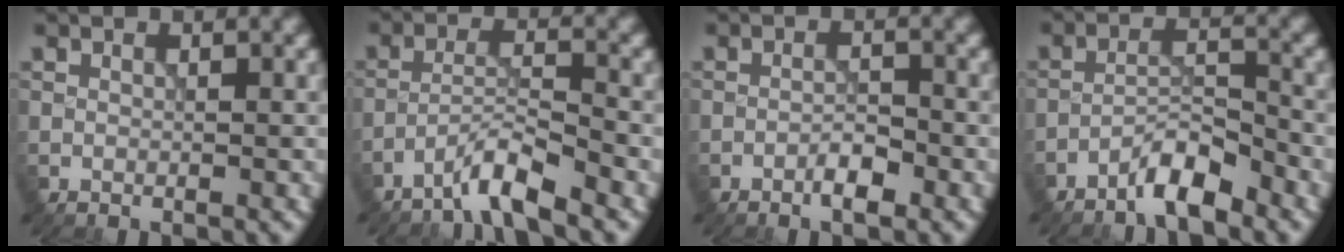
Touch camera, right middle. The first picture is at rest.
{"total": 3.4, "force": [-2.8, 0.0, 1.9], "torque": [-0.034, 0.010, -0.064]}
{"total": 2.1, "force": [-1.3, 0.5, 1.6], "torque": [-0.027, 0.004, -0.024]}
{"total": 3.6, "force": [-3.0, 0.5, 2.0], "torque": [-0.034, 0.012, -0.060]}